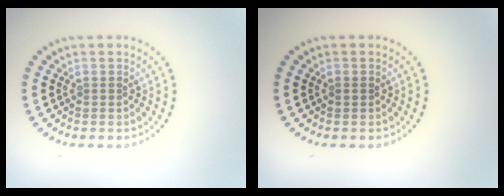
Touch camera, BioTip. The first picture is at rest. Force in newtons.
{"total": 0.5, "press": 0.5, "slide": 0.0}